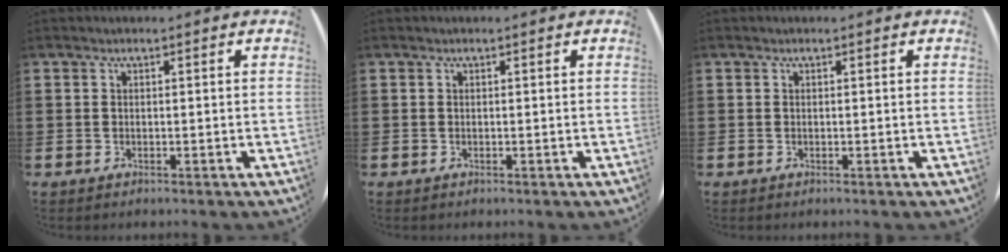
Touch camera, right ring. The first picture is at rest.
{"total": 0.0}
{"total": 0.0}